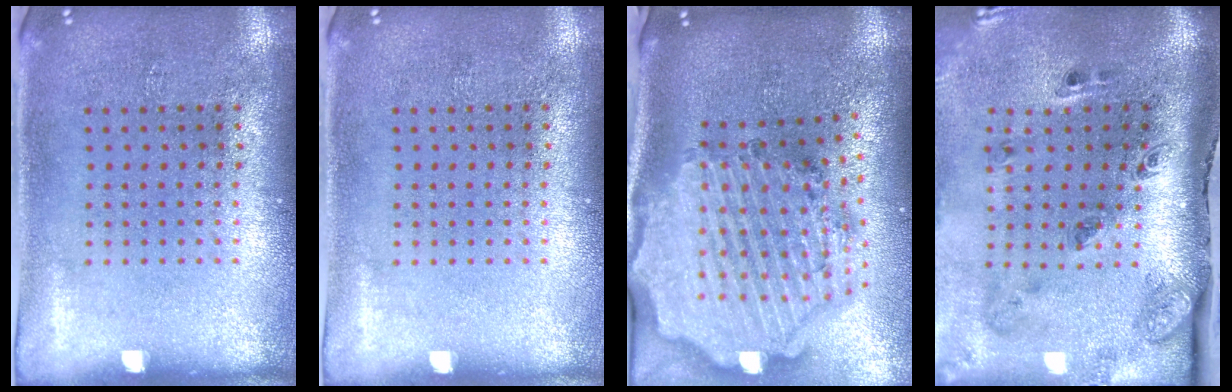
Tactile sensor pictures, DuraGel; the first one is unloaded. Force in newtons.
{"total": 0.0}
{"total": 4.1, "press": 3.3, "slide": 2.4}
{"total": 3.5, "press": 2.2, "slide": 2.7}